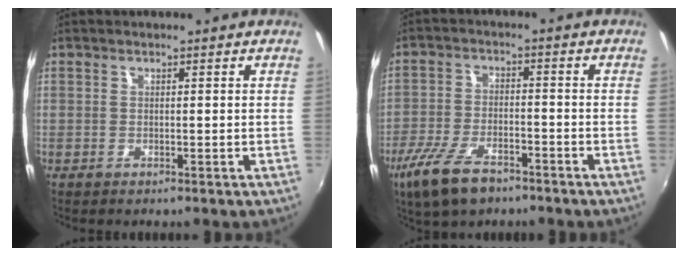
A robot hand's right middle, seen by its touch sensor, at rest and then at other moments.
{"total": 10.8, "force": [-7.2, 4.4, 6.7], "torque": [-0.161, -0.020, -0.135]}